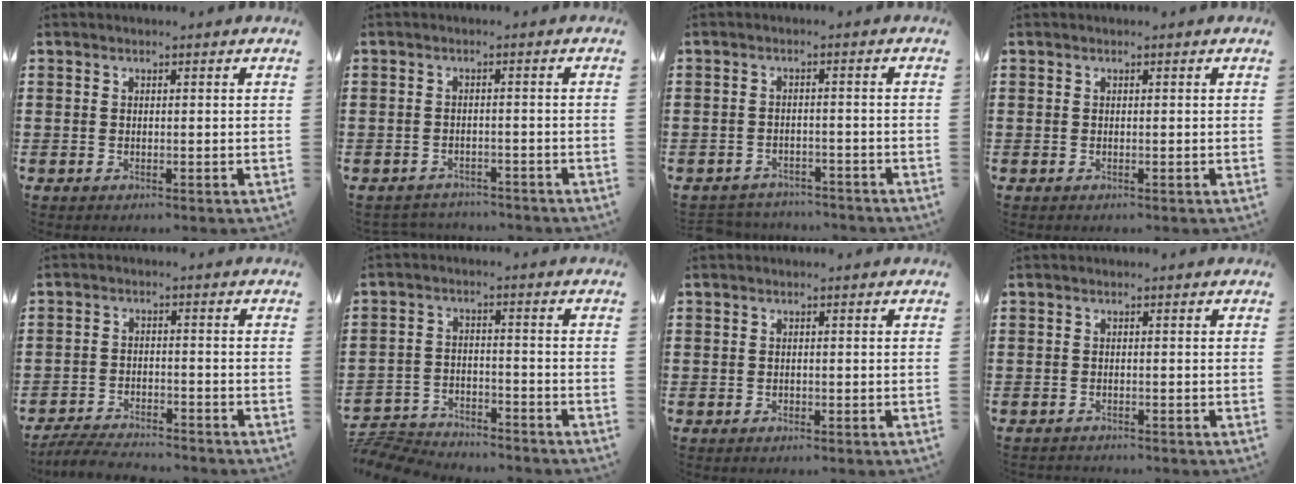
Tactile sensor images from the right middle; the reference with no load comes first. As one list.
[{"total": 2.2, "force": [-2.2, 0.6, -0.2], "torque": [-0.005, -0.001, -0.049]}, {"total": 2.7, "force": [-2.6, 0.6, -0.3], "torque": [-0.004, 0.001, -0.060]}, {"total": 0.0}, {"total": 4.6, "force": [-4.5, 0.7, 0.6], "torque": [-0.017, 0.004, -0.094]}, {"total": 6.2, "force": [-6.1, 0.9, 0.6], "torque": [-0.017, 0.011, -0.126]}, {"total": 0.7, "force": [-0.3, 0.7, 0.0], "torque": [-0.002, 0.006, -0.009]}, {"total": 0.8, "force": [-0.8, 0.1, -0.1], "torque": [0.000, 0.002, -0.018]}]